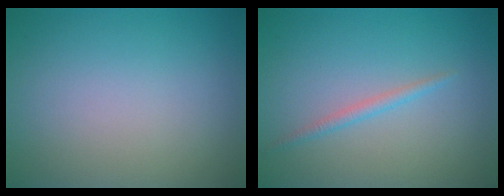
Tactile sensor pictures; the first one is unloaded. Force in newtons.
{"total": 1.1, "press": 1.1, "slide": 0.0}